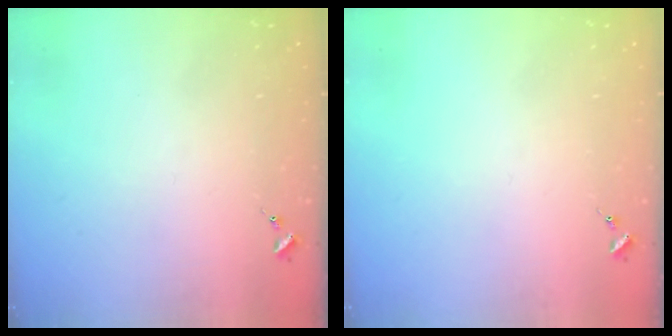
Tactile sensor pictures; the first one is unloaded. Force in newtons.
{"total": 0.0}